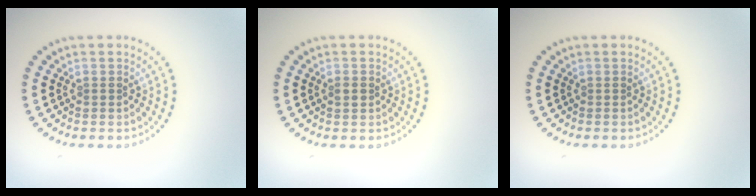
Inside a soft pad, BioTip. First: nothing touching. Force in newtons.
{"total": 1.3, "press": 1.3, "slide": 0.1}
{"total": 0.0}